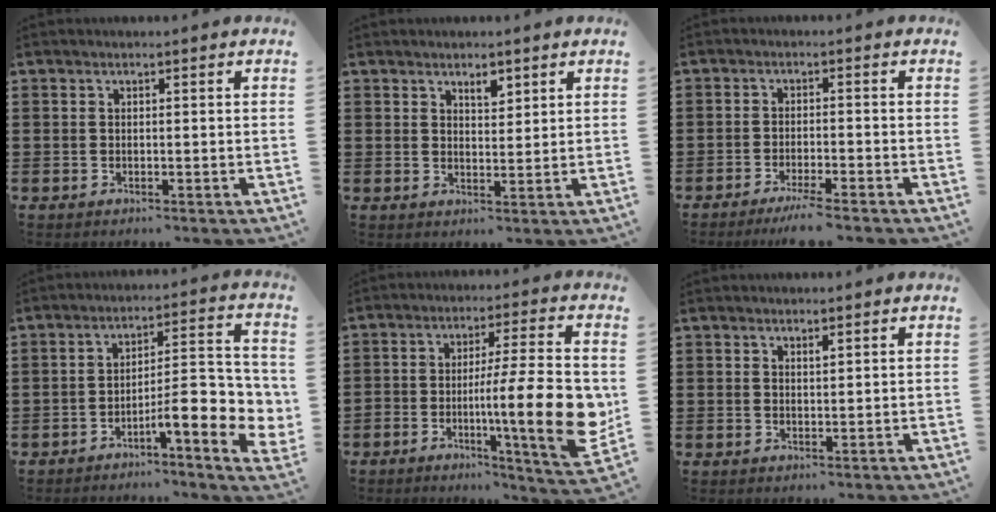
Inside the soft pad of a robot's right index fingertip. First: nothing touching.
{"total": 2.8, "force": [2.2, 1.2, 1.3], "torque": [-0.021, 0.002, 0.038]}
{"total": 3.4, "force": [-3.0, -0.4, 1.7], "torque": [-0.027, -0.006, -0.054]}
{"total": 9.3, "force": [-3.4, 2.3, 8.4], "torque": [-0.115, -0.021, -0.061]}
{"total": 14.3, "force": [-2.7, 2.0, 13.9], "torque": [-0.208, -0.014, -0.049]}
{"total": 0.8, "force": [0.6, 0.2, 0.3], "torque": [-0.008, 0.000, 0.012]}